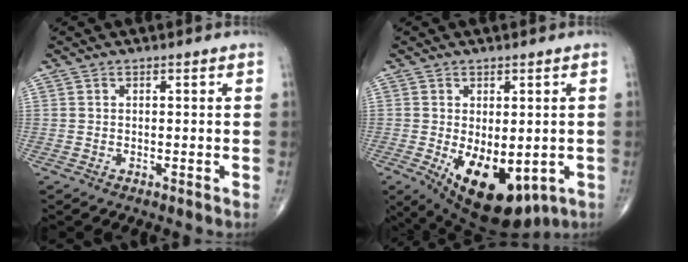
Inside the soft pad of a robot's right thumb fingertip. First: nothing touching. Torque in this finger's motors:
{"motor_torque": [-0.37, 1.06, 0.69, 0.20, 0.13]}